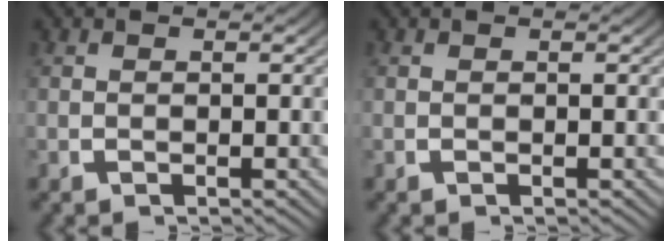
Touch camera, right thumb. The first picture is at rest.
{"total": 0.0}